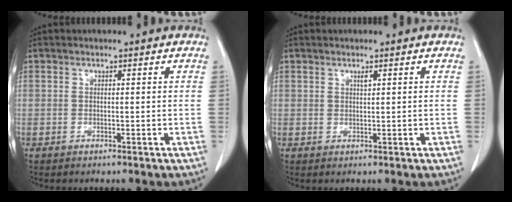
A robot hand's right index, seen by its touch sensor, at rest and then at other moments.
{"total": 0.6, "force": [0.4, 0.1, 0.5], "torque": [-0.012, -0.001, 0.007]}